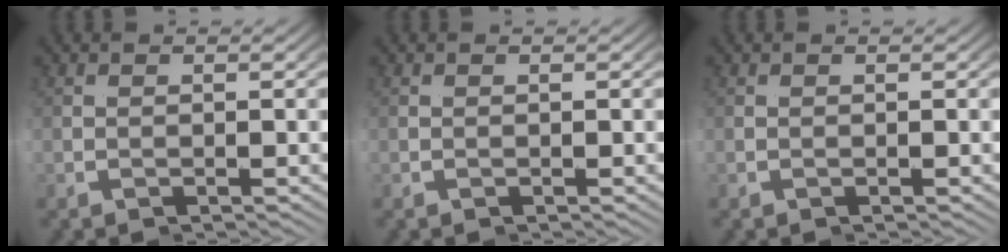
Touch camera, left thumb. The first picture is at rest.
{"total": 0.0}
{"total": 0.0}